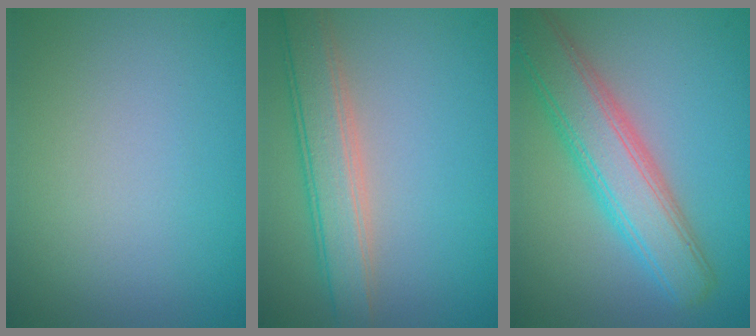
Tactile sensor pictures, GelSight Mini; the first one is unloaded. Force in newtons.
{"total": 4.6, "press": 4.6, "slide": 0.4}
{"total": 6.5, "press": 6.5, "slide": 0.3}